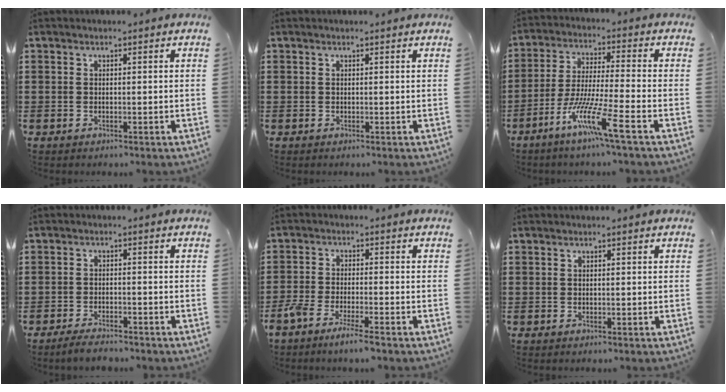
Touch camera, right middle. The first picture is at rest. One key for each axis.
{"total": 0.0}
{"total": 9.7, "fx": -5.9, "fy": 0.3, "fz": 7.6, "tx": -0.154, "ty": -0.008, "tz": -0.115}
{"total": 2.9, "fx": -2.8, "fy": 0.3, "fz": 0.8, "tx": -0.014, "ty": 0.004, "tz": -0.057}
{"total": 4.2, "fx": -3.6, "fy": 0.1, "fz": 2.2, "tx": -0.053, "ty": -0.009, "tz": -0.071}
{"total": 0.0}